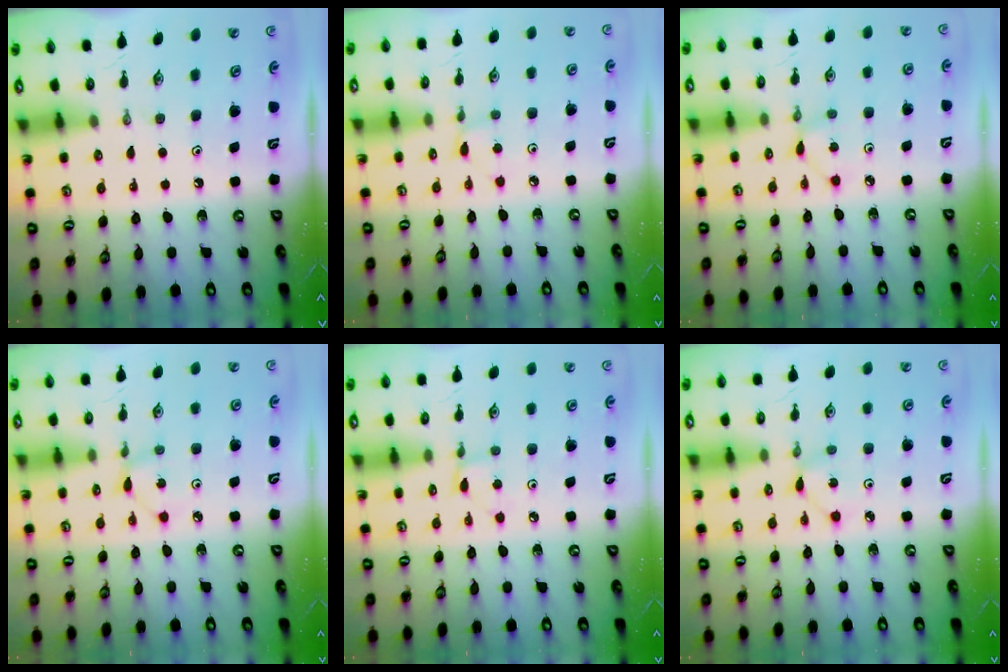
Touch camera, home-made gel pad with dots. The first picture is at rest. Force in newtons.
{"total": 2.1, "press": 2.1, "slide": 0.2}
{"total": 2.1, "press": 2.1, "slide": 0.1}
{"total": 2.3, "press": 2.2, "slide": 0.3}
{"total": 2.0, "press": 2.0, "slide": 0.3}
{"total": 1.6, "press": 1.5, "slide": 0.2}